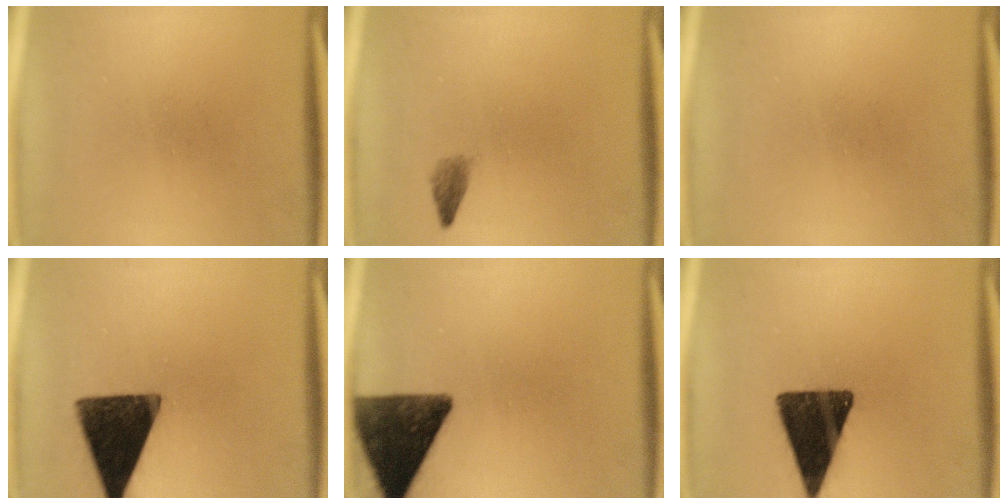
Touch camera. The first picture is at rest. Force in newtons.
{"total": 1.4}
{"total": 0.0}
{"total": 14.7}
{"total": 12.8}
{"total": 14.9}